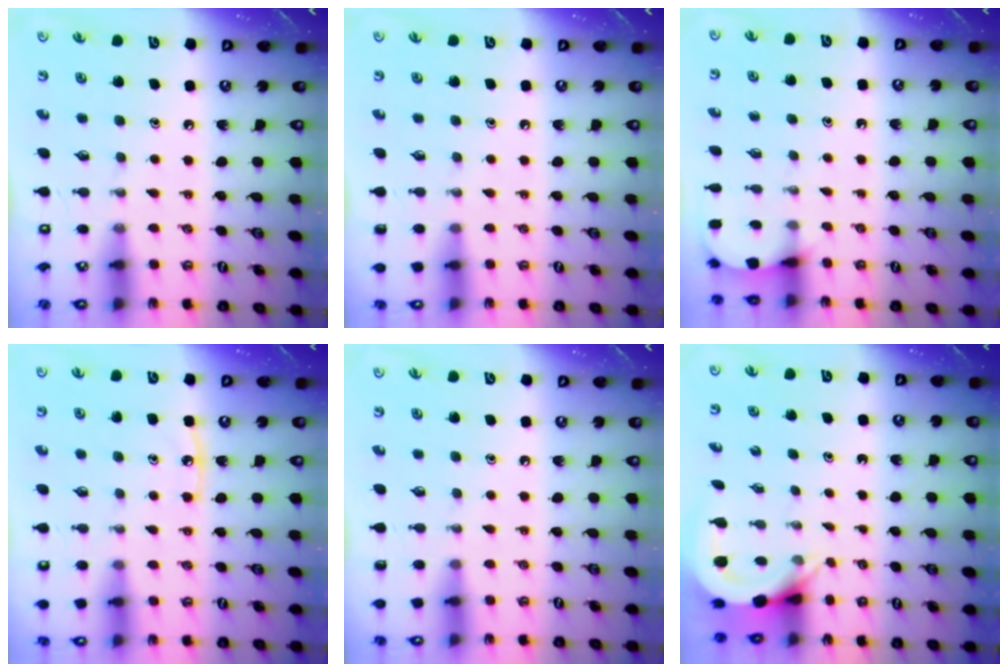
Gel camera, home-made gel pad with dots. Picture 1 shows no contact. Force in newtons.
{"total": 0.0}
{"total": 3.9, "press": 3.9, "slide": 0.3}
{"total": 5.3, "press": 5.3, "slide": 0.3}
{"total": 0.0}
{"total": 4.7, "press": 4.7, "slide": 0.1}